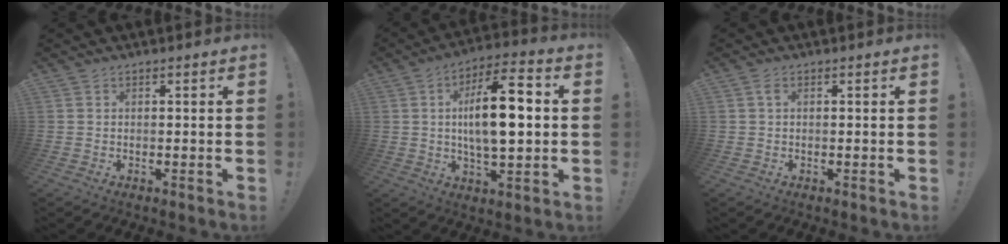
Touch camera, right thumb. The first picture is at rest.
{"total": 16.4, "force": [0.8, 6.2, 15.2], "torque": [-0.251, 0.002, 0.000]}
{"total": 1.1, "force": [0.2, 0.4, 1.0], "torque": [-0.025, 0.005, 0.004]}